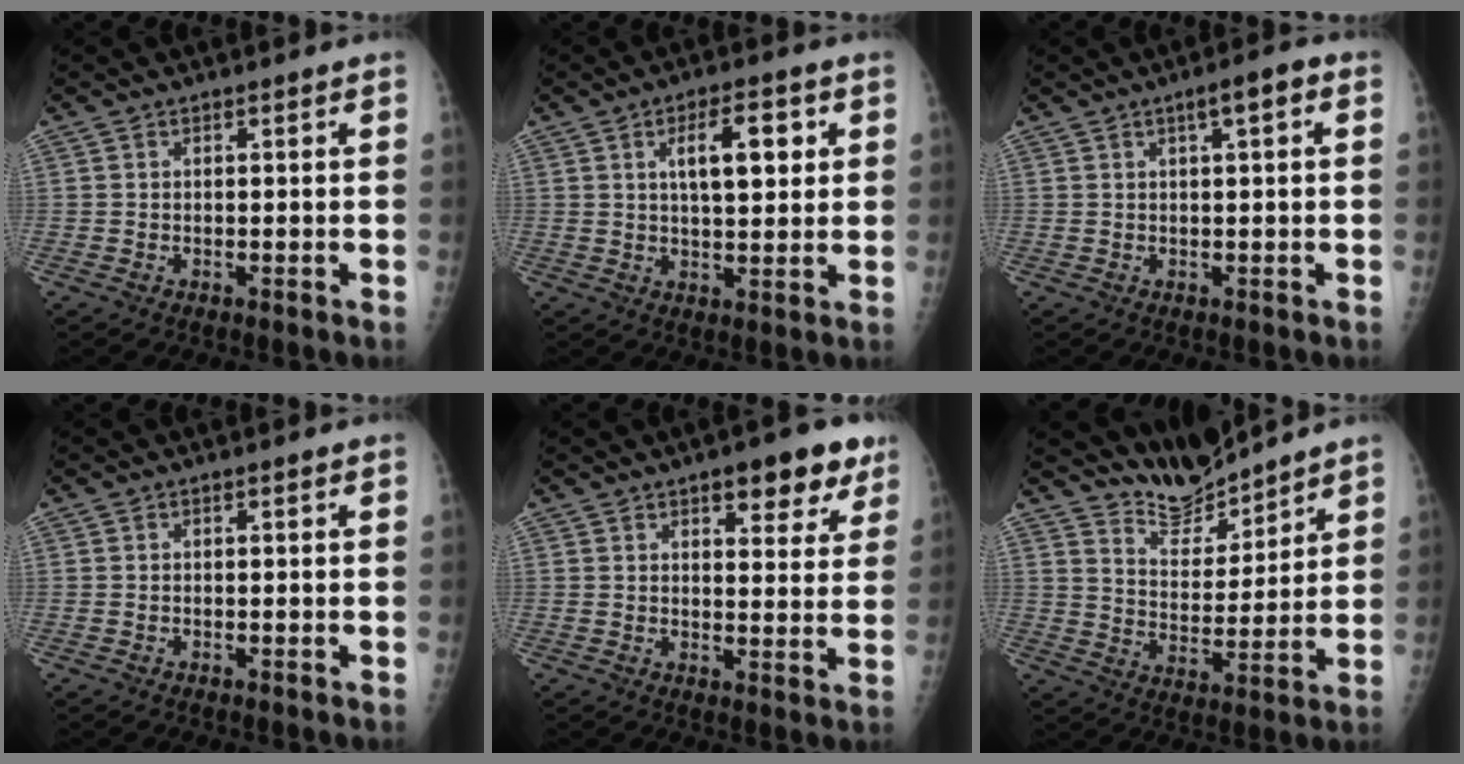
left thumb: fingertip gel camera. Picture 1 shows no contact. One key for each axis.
{"total": 8.3, "fx": 2.9, "fy": 3.3, "fz": 7.0, "tx": -0.089, "ty": -0.007, "tz": 0.046}
{"total": 3.8, "fx": 1.5, "fy": 0.7, "fz": 3.4, "tx": -0.050, "ty": 0.009, "tz": 0.021}
{"total": 0.0}
{"total": 9.4, "fx": 6.0, "fy": 3.8, "fz": 6.2, "tx": -0.040, "ty": -0.024, "tz": 0.075}
{"total": 8.0, "fx": 7.9, "fy": 1.5, "fz": 0.2, "tx": 0.015, "ty": -0.065, "tz": 0.158}